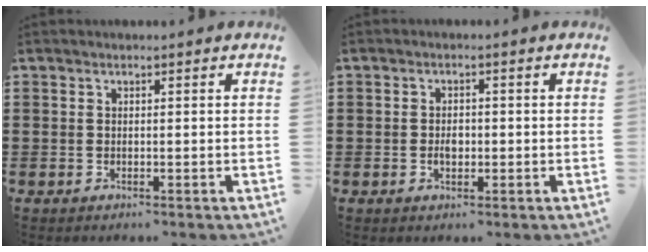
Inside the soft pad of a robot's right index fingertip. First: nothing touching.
{"total": 2.0, "force": [-0.3, 1.2, 1.6], "torque": [-0.031, 0.004, -0.006]}